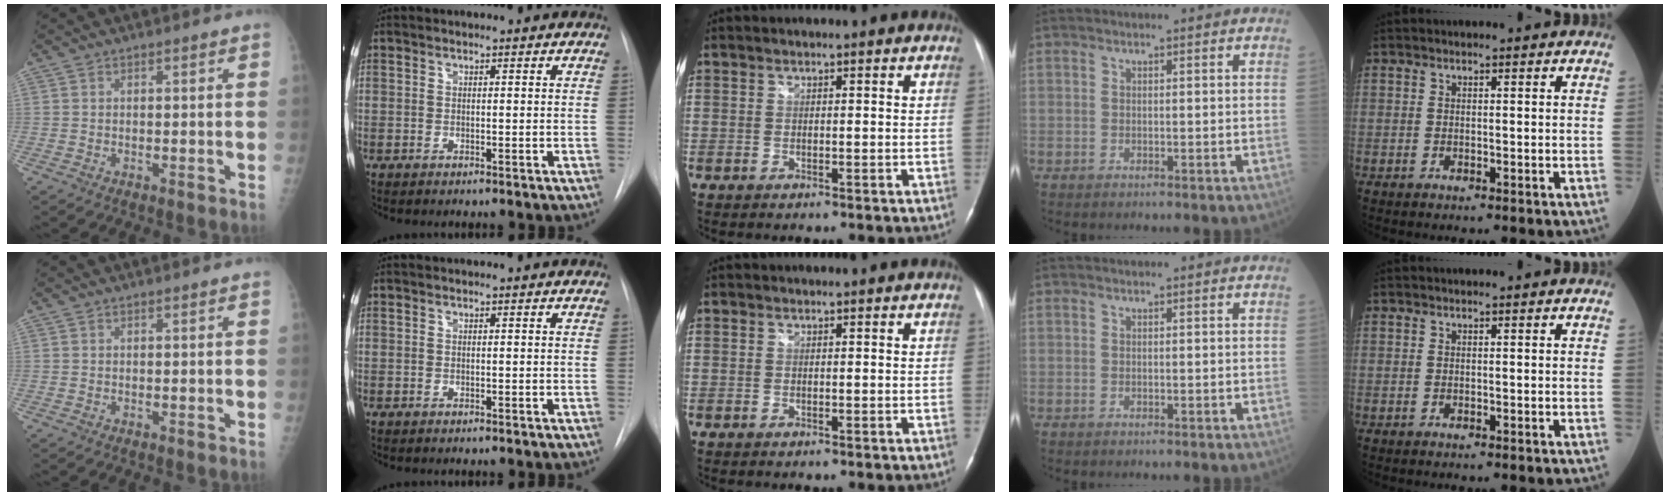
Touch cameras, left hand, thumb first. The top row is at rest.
{}